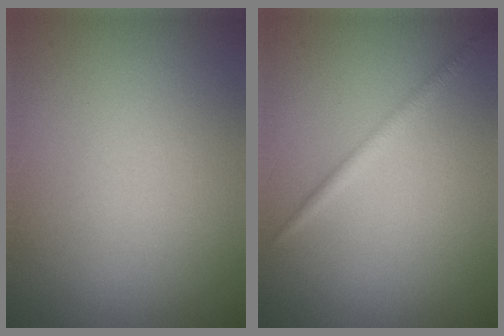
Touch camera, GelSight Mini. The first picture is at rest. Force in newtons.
{"total": 1.3, "press": 1.3, "slide": 0.0}